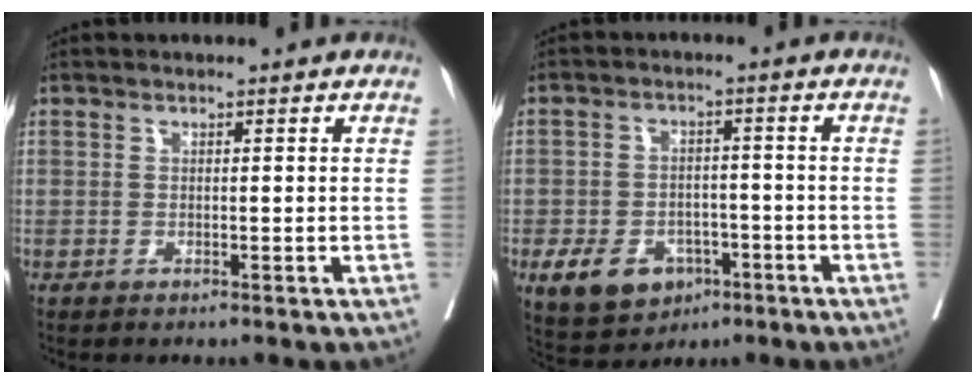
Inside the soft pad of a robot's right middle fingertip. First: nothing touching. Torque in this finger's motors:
{"motor_torque": [1.46, -0.68, 0.19, 0.06]}